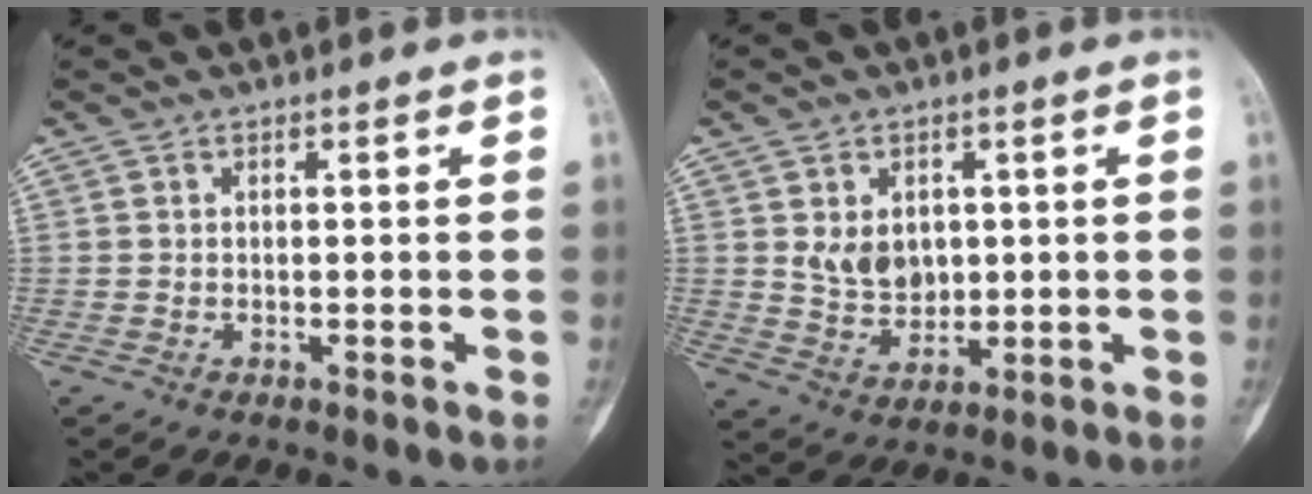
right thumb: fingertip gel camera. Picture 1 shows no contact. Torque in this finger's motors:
{"motor_torque": [0.05, 1.61, -0.12, 0.05, 0.26]}